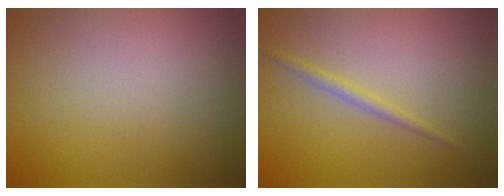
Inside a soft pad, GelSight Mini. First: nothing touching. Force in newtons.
{"total": 1.2, "press": 1.2, "slide": 0.1}